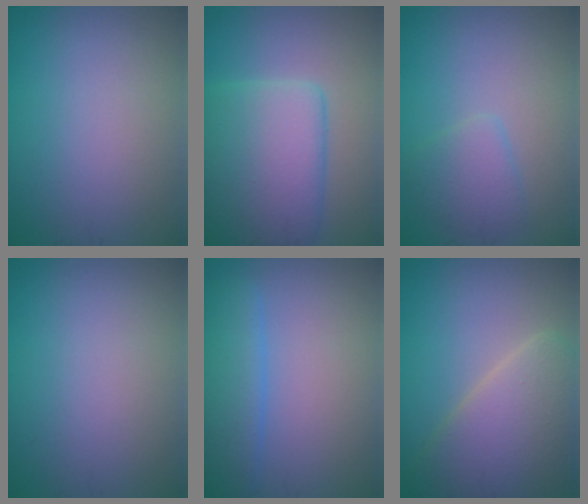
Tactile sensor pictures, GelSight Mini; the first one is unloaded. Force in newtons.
{"total": 8.4, "press": 8.3, "slide": 0.6}
{"total": 2.4, "press": 2.4, "slide": 0.3}
{"total": 0.0}
{"total": 4.1, "press": 4.1, "slide": 0.2}
{"total": 6.7, "press": 6.7, "slide": 0.5}